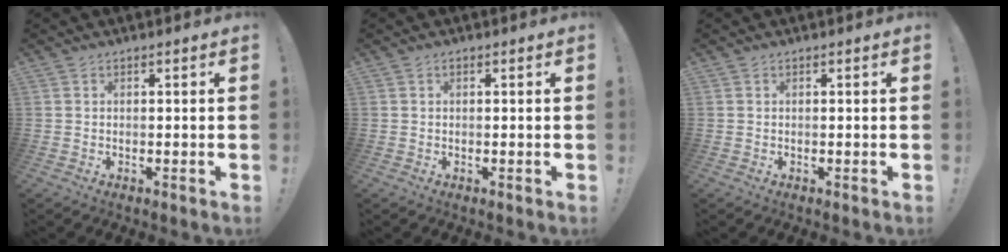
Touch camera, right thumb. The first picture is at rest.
{"total": 0.0}
{"total": 0.0}